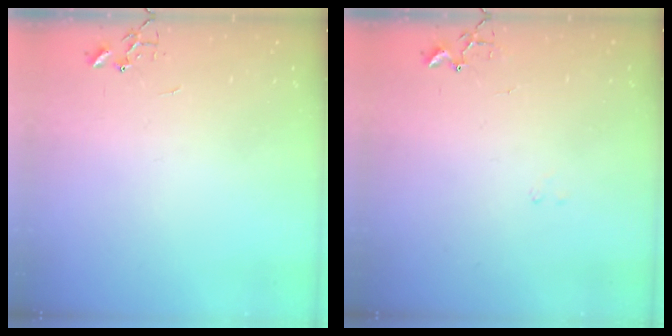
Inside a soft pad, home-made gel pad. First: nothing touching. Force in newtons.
{"total": 8.6, "press": 8.5, "slide": 0.7}